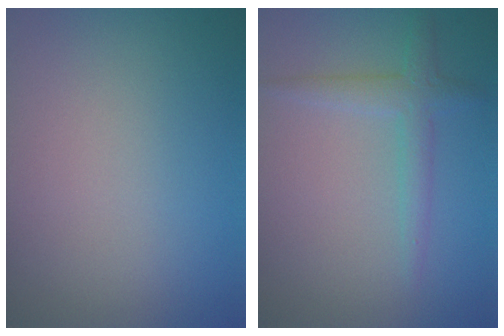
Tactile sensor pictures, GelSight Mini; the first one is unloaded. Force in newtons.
{"total": 2.1, "press": 2.1, "slide": 0.1}